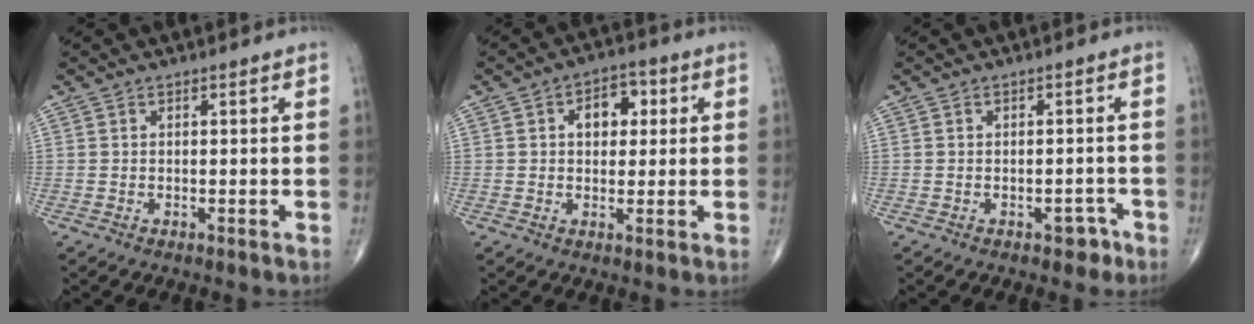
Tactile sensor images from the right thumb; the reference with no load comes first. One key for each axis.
{"total": 6.8, "fx": 1.6, "fy": 4.6, "fz": 4.8, "tx": -0.042, "ty": 0.010, "tz": 0.017}
{"total": 2.6, "fx": -1.6, "fy": 1.6, "fz": 1.2, "tx": -0.002, "ty": 0.012, "tz": -0.017}